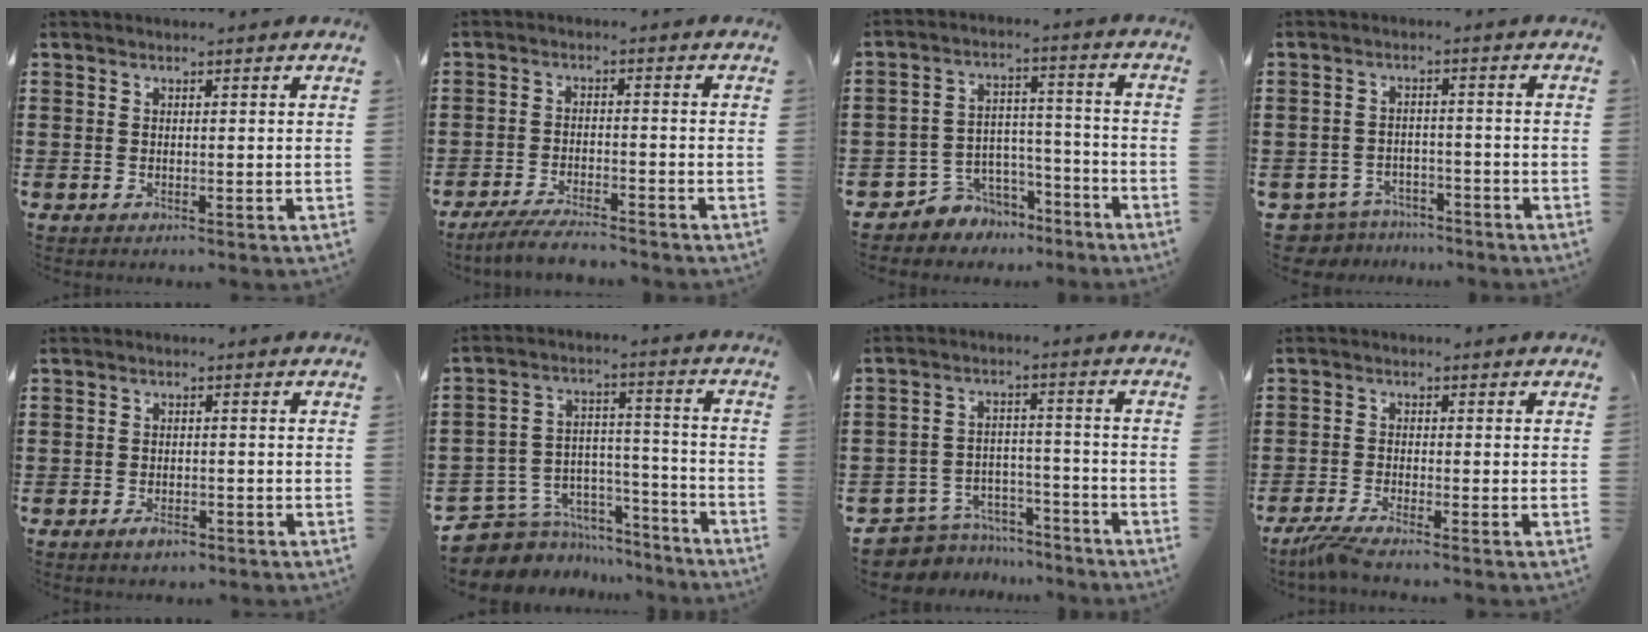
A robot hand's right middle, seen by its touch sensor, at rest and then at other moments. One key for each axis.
{"total": 4.4, "fx": -4.2, "fy": 0.3, "fz": 1.5, "tx": -0.032, "ty": -0.003, "tz": -0.083}
{"total": 5.4, "fx": -4.6, "fy": 2.9, "fz": -0.3, "tx": -0.013, "ty": 0.010, "tz": -0.094}
{"total": 4.1, "fx": -4.0, "fy": 1.0, "fz": -0.1, "tx": -0.020, "ty": 0.002, "tz": -0.089}
{"total": 2.2, "fx": -1.6, "fy": 1.0, "fz": 1.1, "tx": -0.021, "ty": 0.002, "tz": -0.031}
{"total": 6.7, "fx": -5.4, "fy": 4.0, "fz": 0.7, "tx": -0.028, "ty": 0.002, "tz": -0.102}
{"total": 6.5, "fx": -6.3, "fy": 1.5, "fz": 0.1, "tx": -0.007, "ty": 0.020, "tz": -0.129}
{"total": 3.0, "fx": -2.5, "fy": -0.4, "fz": 1.6, "tx": -0.048, "ty": -0.015, "tz": -0.053}